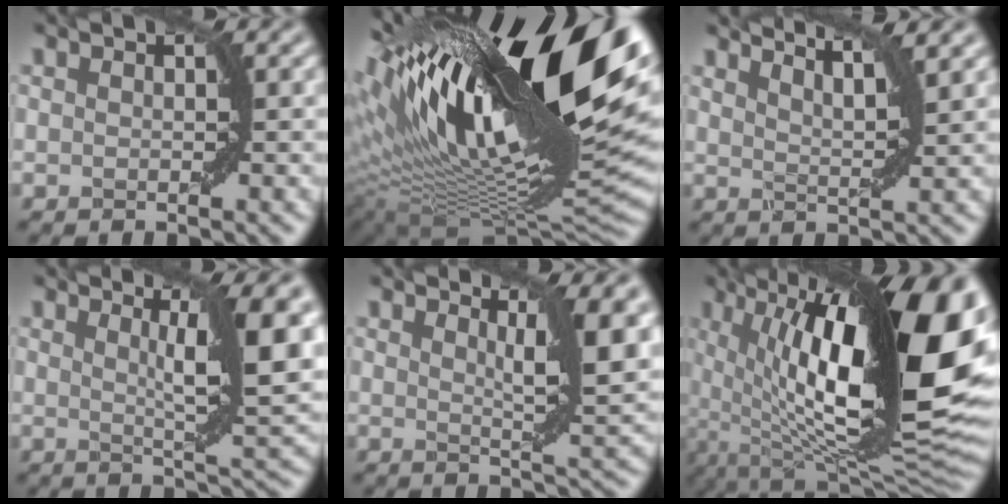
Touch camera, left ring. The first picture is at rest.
{"total": 20.1, "force": [7.8, 7.3, 17.0], "torque": [-0.304, 0.028, 0.136]}
{"total": 5.4, "force": [4.5, 1.0, 2.7], "torque": [-0.025, 0.022, 0.038]}
{"total": 8.3, "force": [2.4, 1.5, 7.8], "torque": [-0.099, -0.002, 0.040]}
{"total": 6.8, "force": [2.6, 1.5, 6.0], "torque": [-0.071, -0.003, 0.043]}
{"total": 19.8, "force": [3.5, 7.8, 17.9], "torque": [-0.269, 0.006, 0.068]}